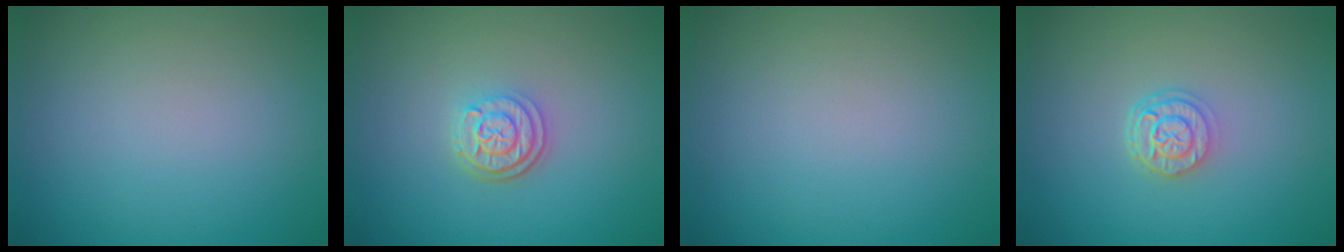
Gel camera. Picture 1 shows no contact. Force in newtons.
{"total": 3.1, "press": 2.5, "slide": 1.8}
{"total": 0.0}
{"total": 2.6, "press": 2.1, "slide": 1.5}